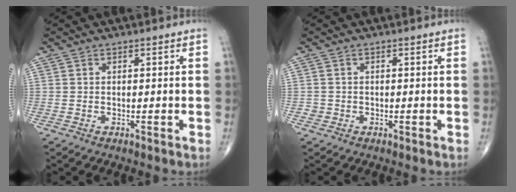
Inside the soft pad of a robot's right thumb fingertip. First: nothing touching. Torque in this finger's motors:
{"motor_torque": [0.19, 0.06, 0.34, 0.16, -0.01]}